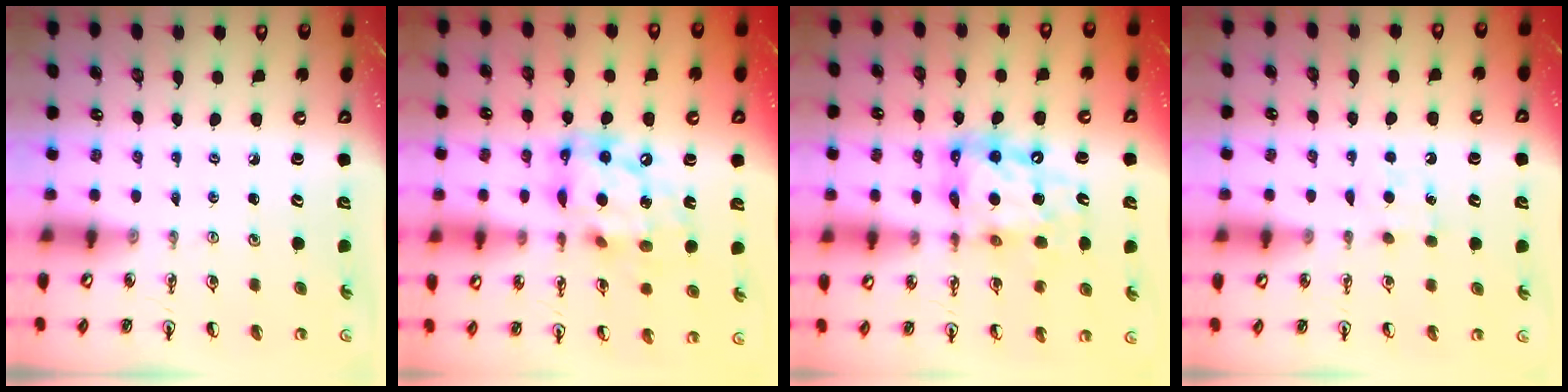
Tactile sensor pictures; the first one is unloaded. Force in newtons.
{"total": 16.4, "press": 16.3, "slide": 1.6}
{"total": 13.8, "press": 13.7, "slide": 1.2}
{"total": 5.7, "press": 5.7, "slide": 0.6}